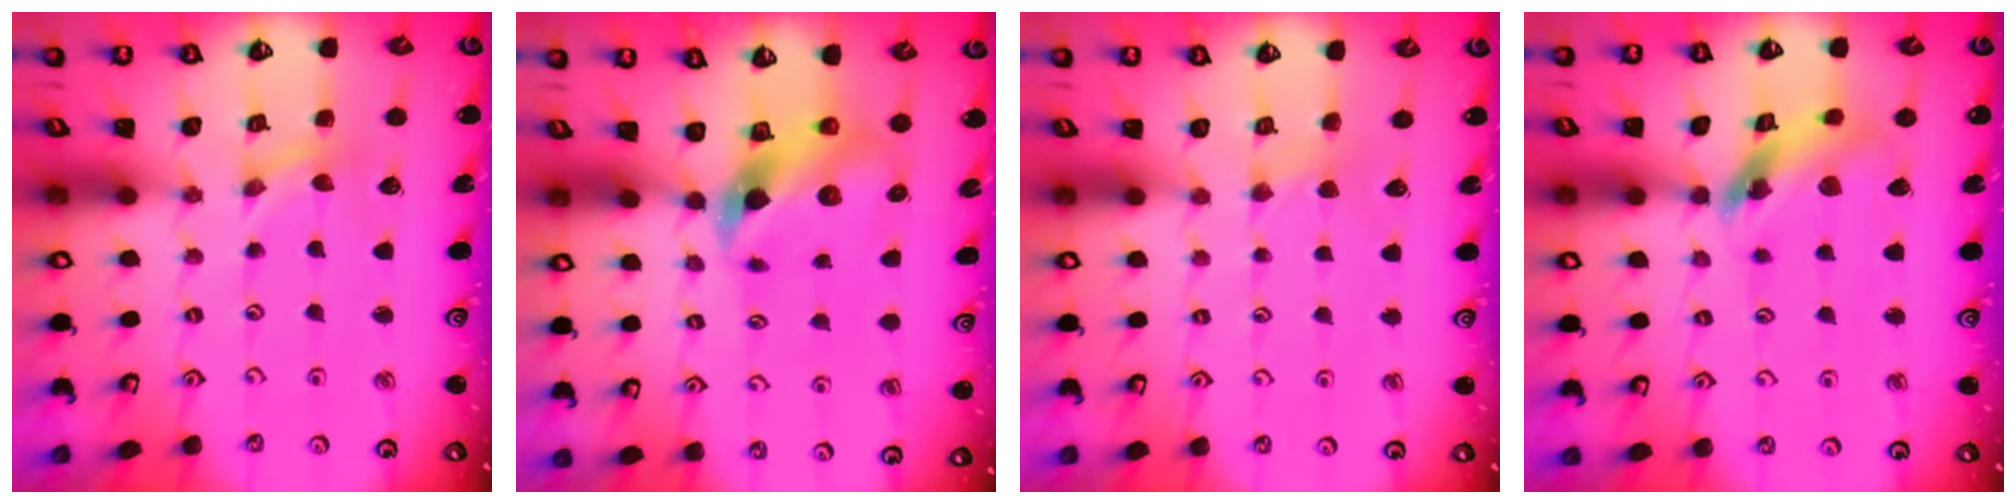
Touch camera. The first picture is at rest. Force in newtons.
{"total": 7.3, "press": 7.3, "slide": 0.9}
{"total": 2.0, "press": 2.0, "slide": 0.3}
{"total": 12.6, "press": 12.5, "slide": 1.7}